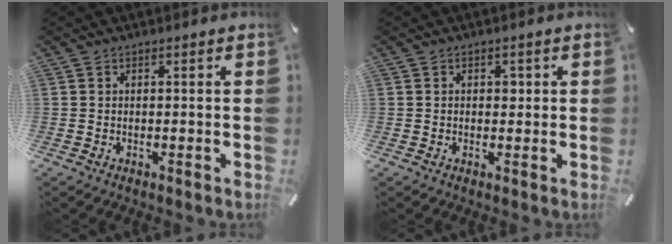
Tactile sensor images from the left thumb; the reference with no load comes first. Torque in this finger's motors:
{"motor_torque": [0.11, 0.35, 0.07, -0.33, 0.00]}